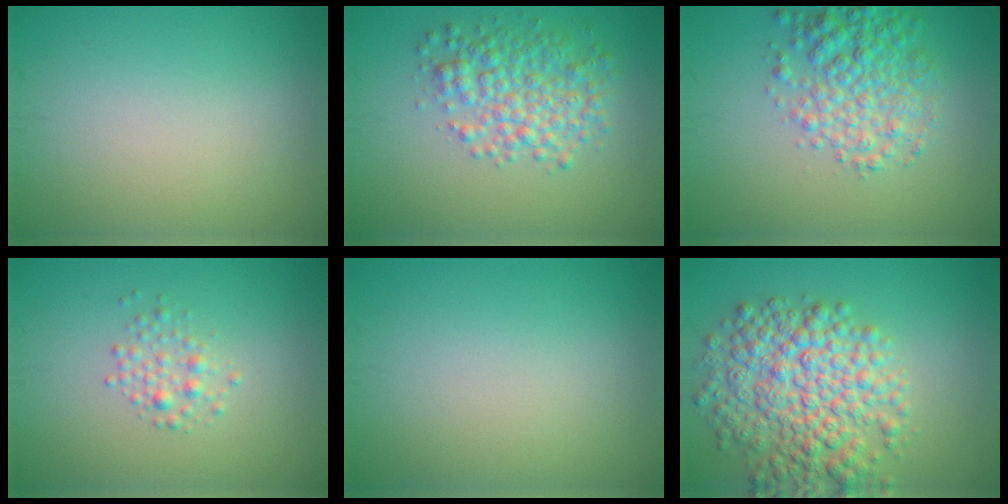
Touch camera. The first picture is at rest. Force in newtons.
{"total": 4.7, "press": 4.7, "slide": 0.0}
{"total": 5.0, "press": 5.0, "slide": 0.1}
{"total": 1.6, "press": 1.6, "slide": 0.0}
{"total": 0.0}
{"total": 8.1, "press": 8.1, "slide": 0.2}